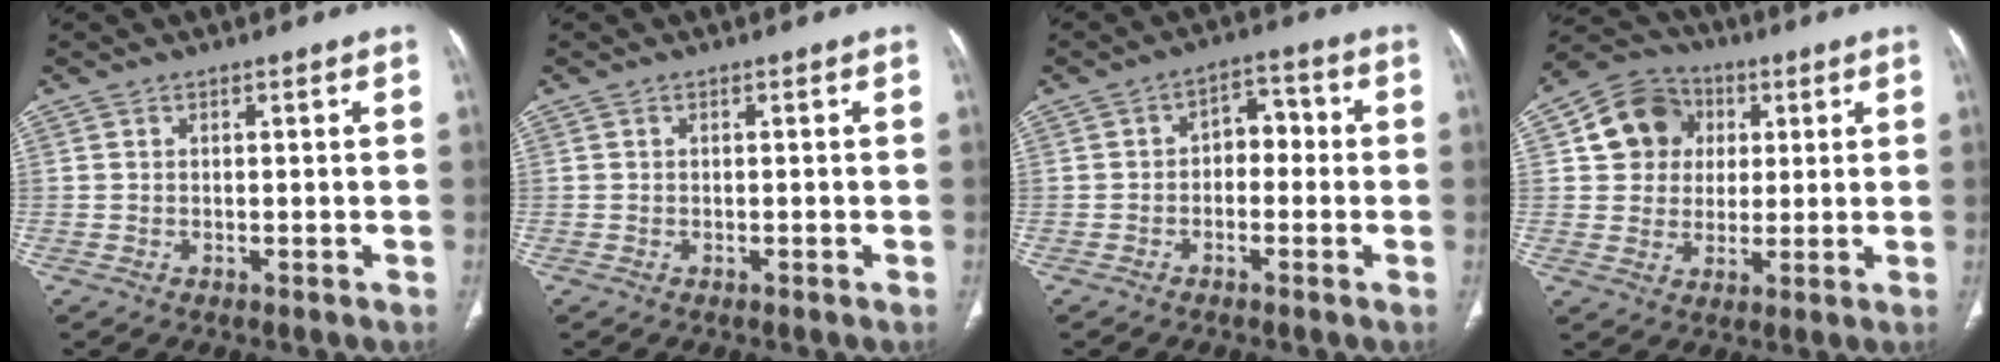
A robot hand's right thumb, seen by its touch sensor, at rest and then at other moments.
{"total": 0.0}
{"total": 5.5, "force": [-0.7, 3.8, 4.0], "torque": [-0.033, 0.030, -0.023]}
{"total": 11.5, "force": [3.0, 10.2, 4.4], "torque": [-0.047, 0.003, 0.045]}